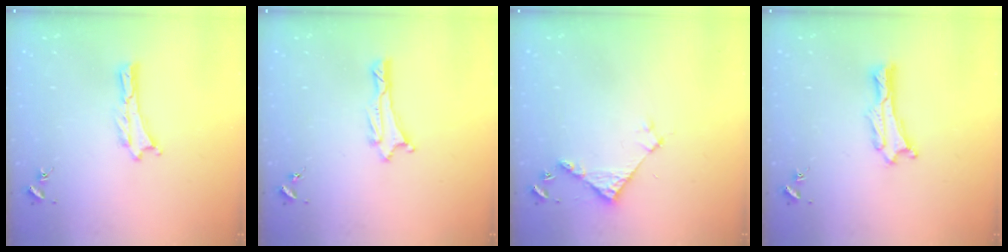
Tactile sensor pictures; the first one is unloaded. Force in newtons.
{"total": 1.0, "press": 1.0, "slide": 0.2}
{"total": 4.0, "press": 4.0, "slide": 0.3}
{"total": 0.8, "press": 0.7, "slide": 0.2}